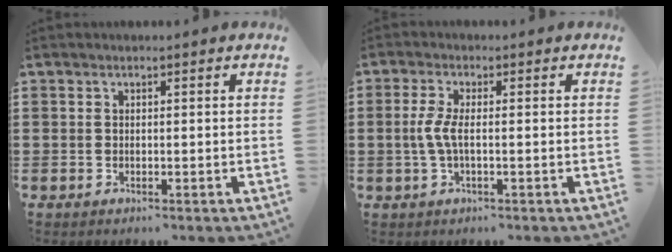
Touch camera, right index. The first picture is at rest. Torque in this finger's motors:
{"motor_torque": [0.63, 0.59, 0.46, 0.14]}